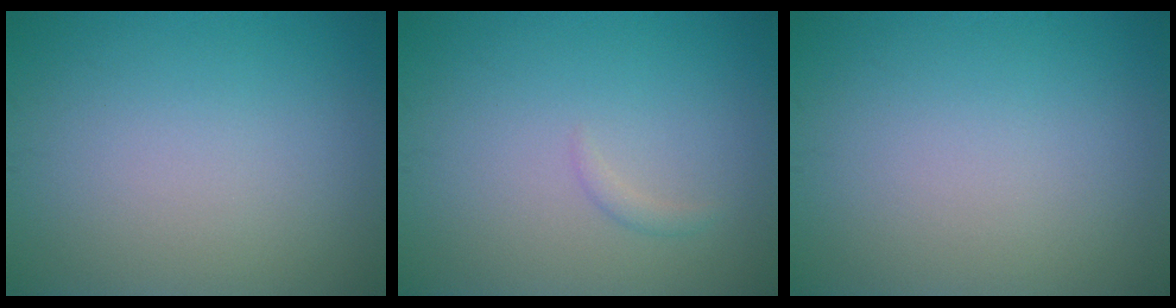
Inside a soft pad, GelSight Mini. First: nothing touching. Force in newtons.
{"total": 0.7, "press": 0.7, "slide": 0.1}
{"total": 0.0}